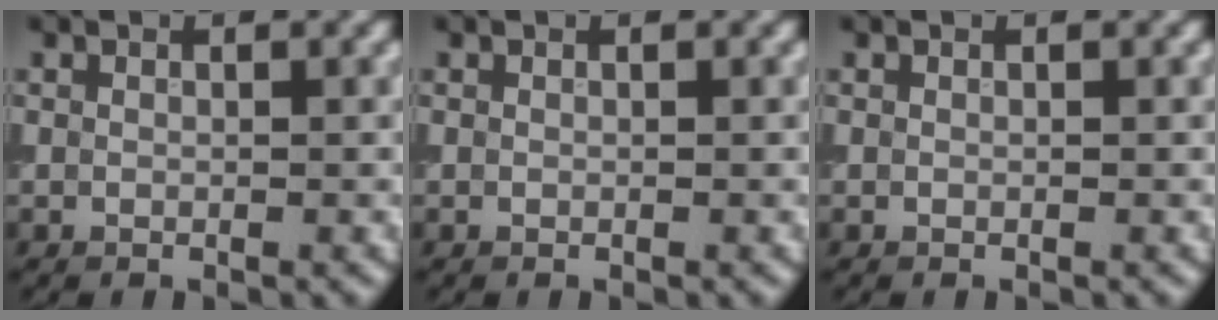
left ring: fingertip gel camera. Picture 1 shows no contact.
{"total": 0.0}
{"total": 0.0}